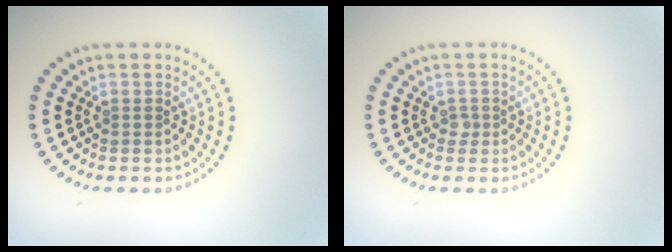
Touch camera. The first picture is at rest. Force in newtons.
{"total": 0.8, "press": 0.6, "slide": 0.5}